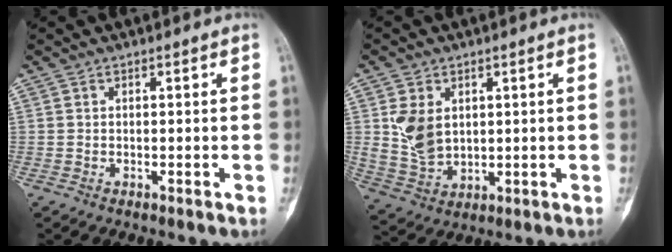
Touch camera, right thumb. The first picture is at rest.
{"total": 8.5, "force": [1.8, 6.0, 5.7], "torque": [-0.097, -0.011, 0.051]}